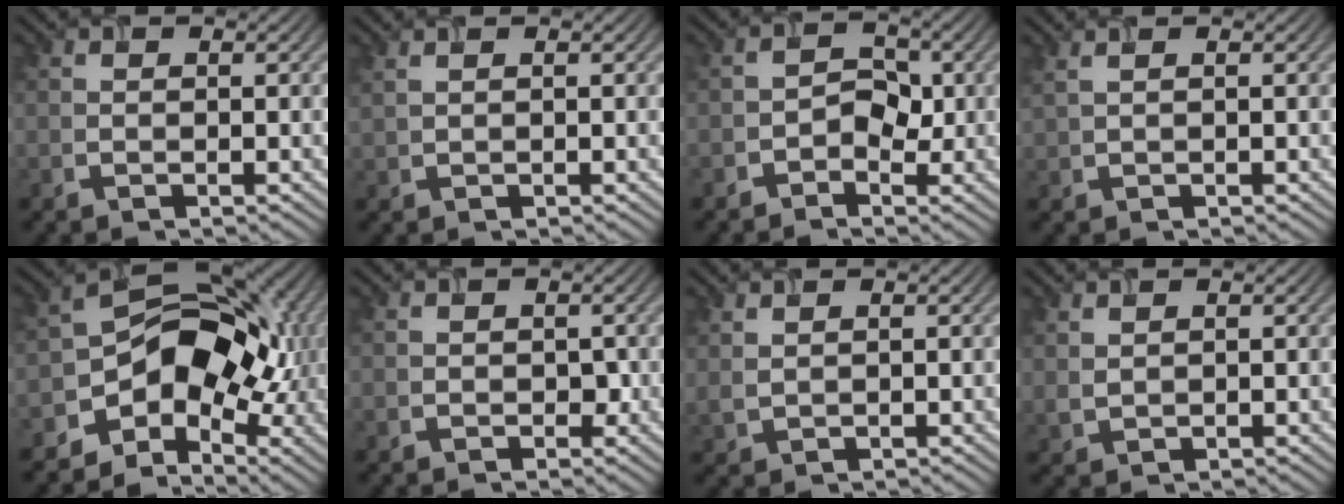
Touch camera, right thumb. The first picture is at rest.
{"total": 1.1, "force": [0.9, -0.1, 0.6], "torque": [-0.019, 0.003, 0.017]}
{"total": 2.4, "force": [-1.1, 1.6, 1.4], "torque": [-0.017, 0.009, -0.024]}
{"total": 1.7, "force": [1.2, 0.1, 1.2], "torque": [-0.027, 0.006, 0.015]}
{"total": 10.2, "force": [-3.1, 7.1, 6.7], "torque": [-0.088, 0.003, -0.073]}
{"total": 1.4, "force": [-0.1, 1.0, 1.0], "torque": [-0.017, -0.004, 0.000]}
{"total": 1.5, "force": [1.2, 0.3, 1.0], "torque": [-0.027, 0.001, 0.029]}
{"total": 1.4, "force": [1.1, 0.4, 0.7], "torque": [-0.023, 0.001, 0.030]}